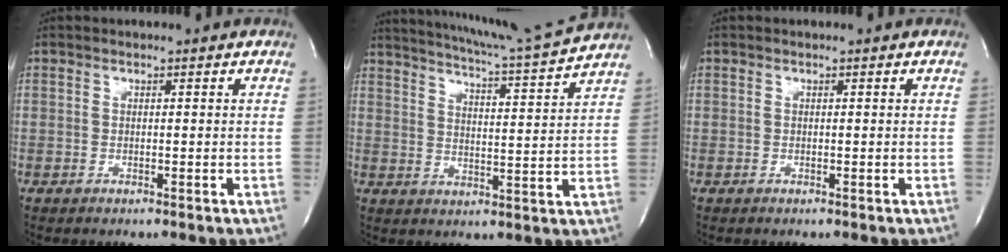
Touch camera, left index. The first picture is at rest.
{"total": 13.8, "force": [12.9, -1.8, 4.6], "torque": [-0.088, -0.035, 0.182]}
{"total": 0.0}